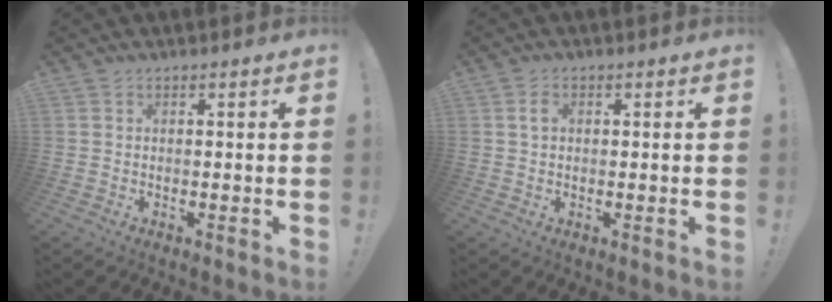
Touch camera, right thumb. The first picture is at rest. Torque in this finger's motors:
{"motor_torque": [-0.15, 0.44, 0.05, -0.08, 0.15]}